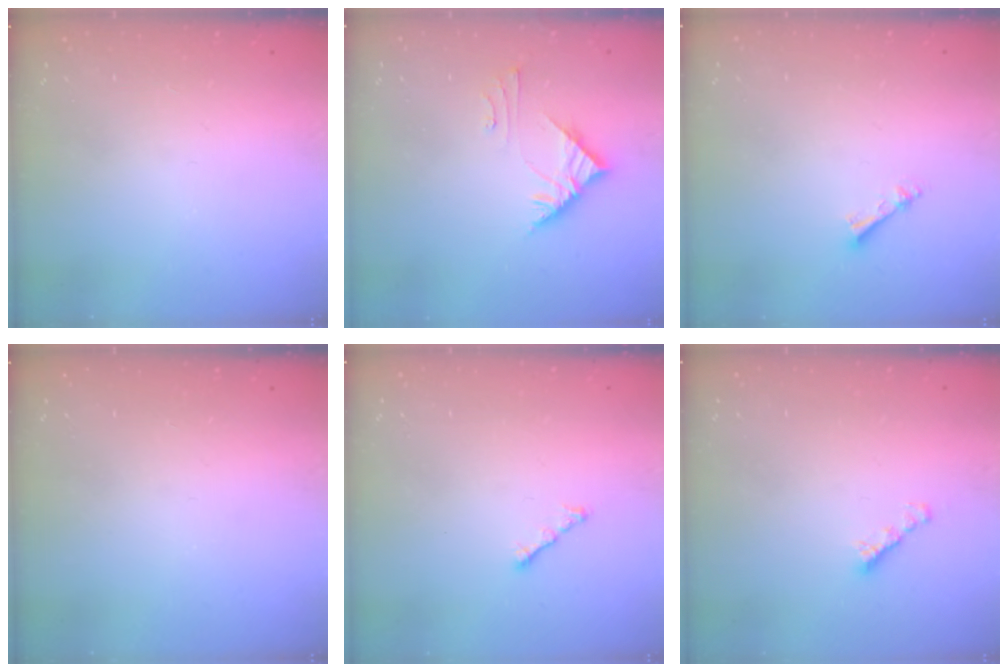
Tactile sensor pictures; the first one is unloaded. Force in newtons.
{"total": 6.2, "press": 6.2, "slide": 0.1}
{"total": 2.4, "press": 2.4, "slide": 0.4}
{"total": 0.0}
{"total": 2.3, "press": 2.2, "slide": 0.7}
{"total": 2.5, "press": 2.5, "slide": 0.5}